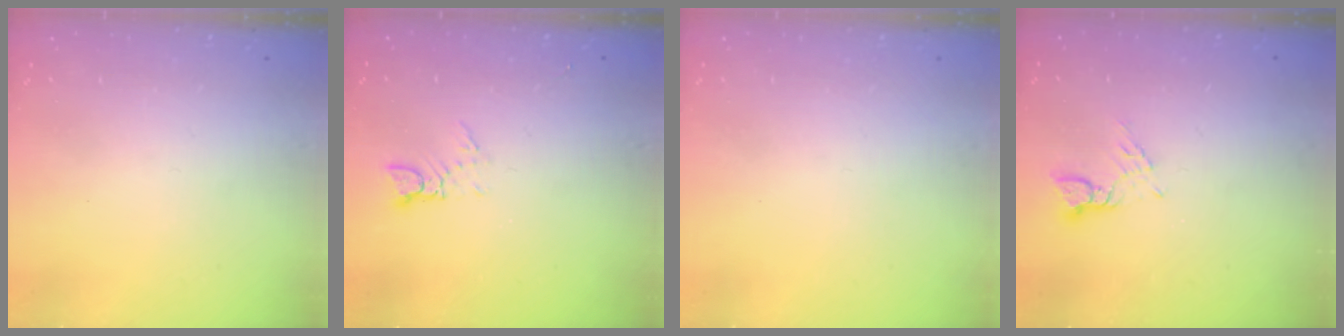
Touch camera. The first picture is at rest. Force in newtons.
{"total": 2.9, "press": 2.9, "slide": 0.2}
{"total": 0.0}
{"total": 3.3, "press": 3.2, "slide": 0.4}